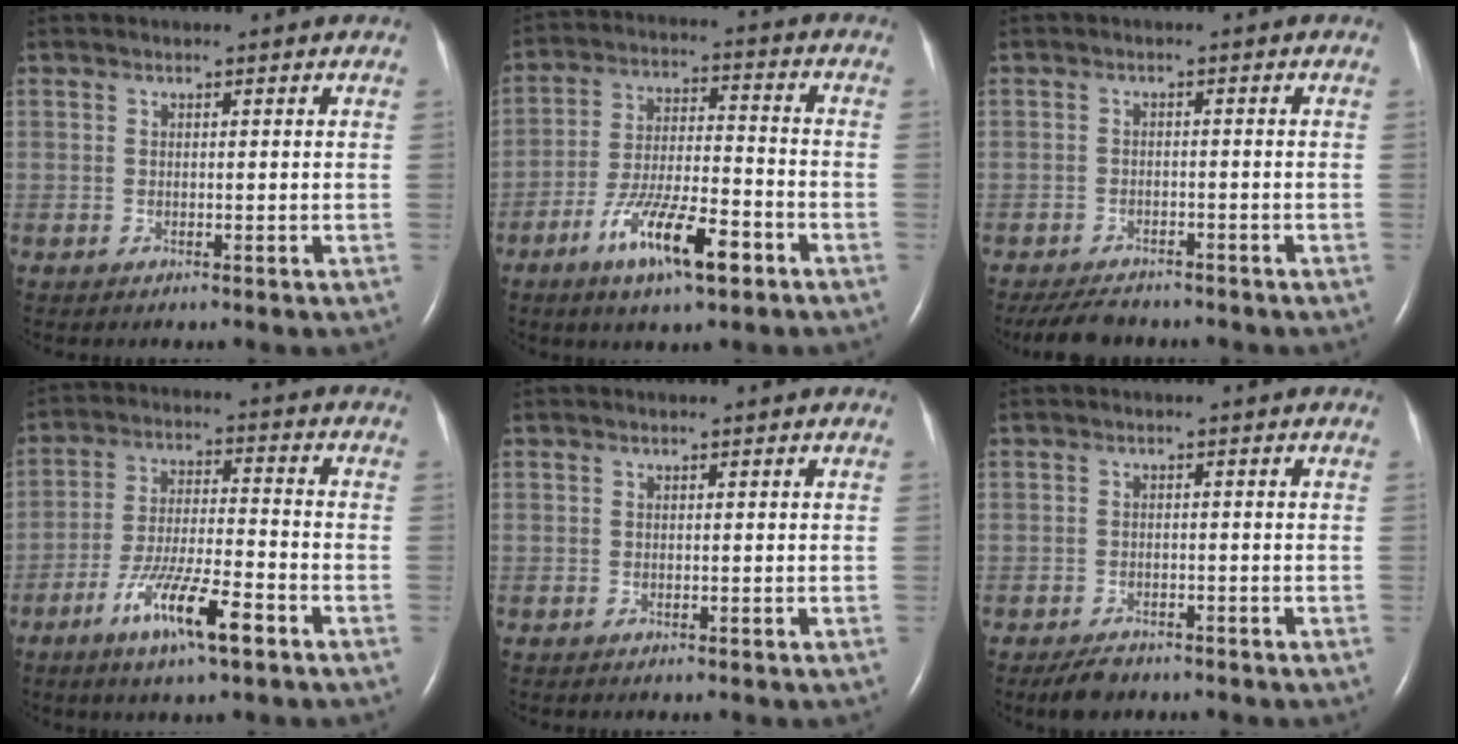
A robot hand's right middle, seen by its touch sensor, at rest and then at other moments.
{"total": 11.9, "force": [-6.5, 2.5, 9.6], "torque": [-0.181, -0.006, -0.111]}
{"total": 6.3, "force": [-5.6, 2.0, 2.0], "torque": [-0.034, -0.011, -0.086]}
{"total": 10.7, "force": [-6.0, 1.3, 8.8], "torque": [-0.168, -0.012, -0.105]}
{"total": 0.0}
{"total": 3.3, "force": [-2.6, 1.4, 1.3], "torque": [-0.031, -0.004, -0.040]}